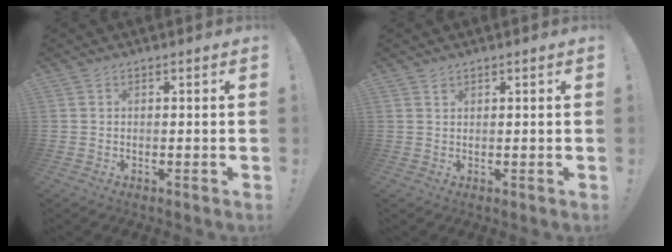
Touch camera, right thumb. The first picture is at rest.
{"total": 0.9, "force": [0.8, 0.4, 0.2], "torque": [0.001, -0.004, 0.014]}